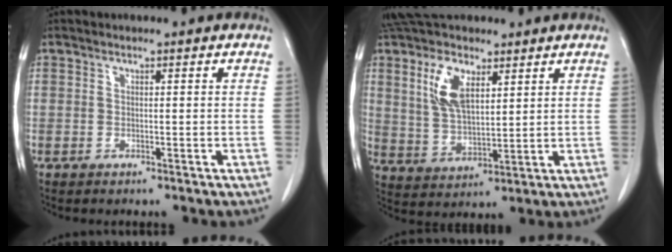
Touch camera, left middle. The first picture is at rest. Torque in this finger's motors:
{"motor_torque": [0.92, -1.03, -0.09, 0.00]}